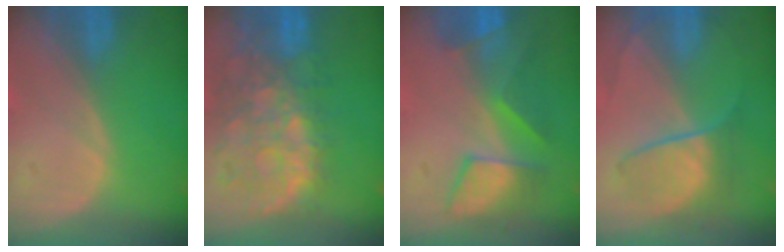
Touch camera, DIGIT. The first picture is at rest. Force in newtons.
{"total": 11.4, "press": 9.9, "slide": 5.7}
{"total": 7.9, "press": 7.7, "slide": 1.8}
{"total": 6.3, "press": 6.3, "slide": 0.7}